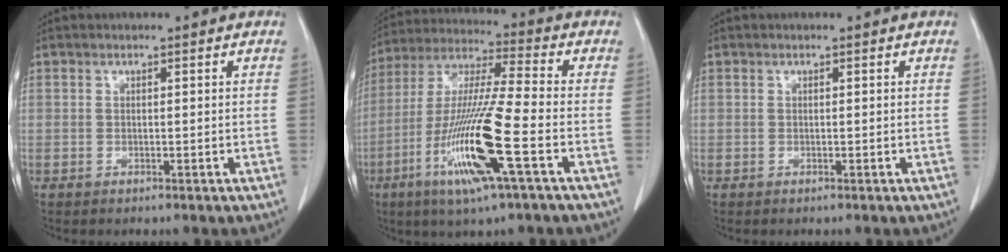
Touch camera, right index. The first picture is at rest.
{"total": 16.2, "force": [-5.9, 0.0, 15.1], "torque": [-0.314, -0.021, -0.114]}
{"total": 0.0}